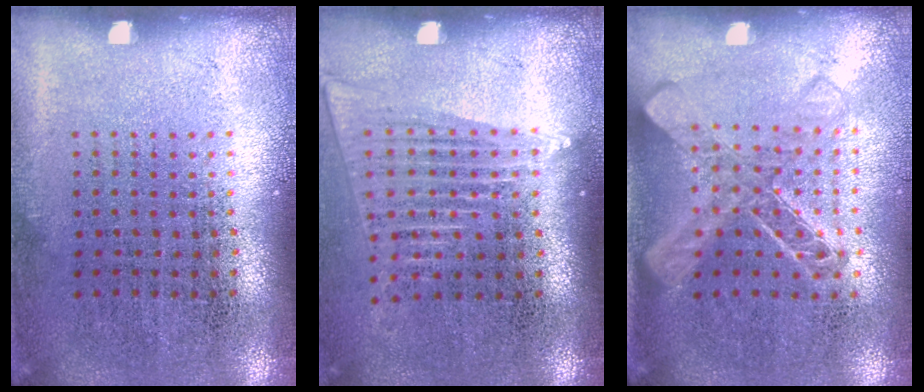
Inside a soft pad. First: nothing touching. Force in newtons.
{"total": 1.6, "press": 1.4, "slide": 0.7}
{"total": 1.6, "press": 1.5, "slide": 0.7}